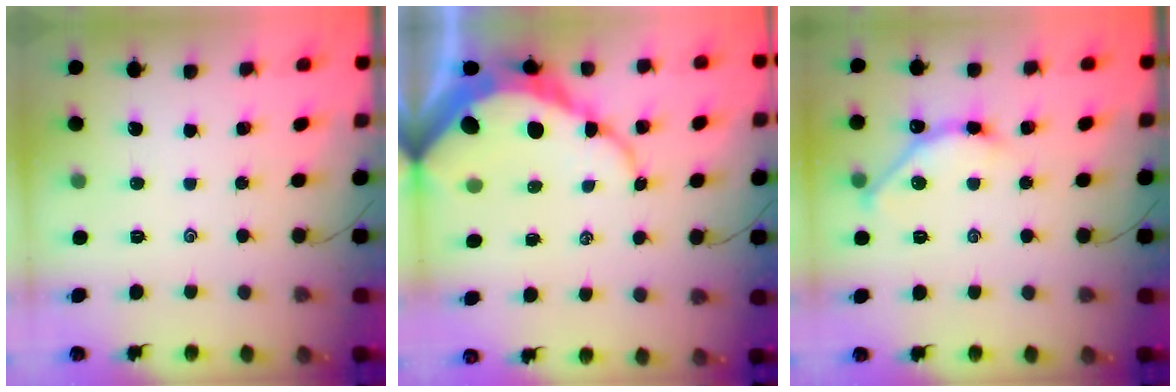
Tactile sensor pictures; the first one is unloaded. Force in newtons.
{"total": 11.5, "press": 11.5, "slide": 1.0}
{"total": 5.6, "press": 5.5, "slide": 0.8}